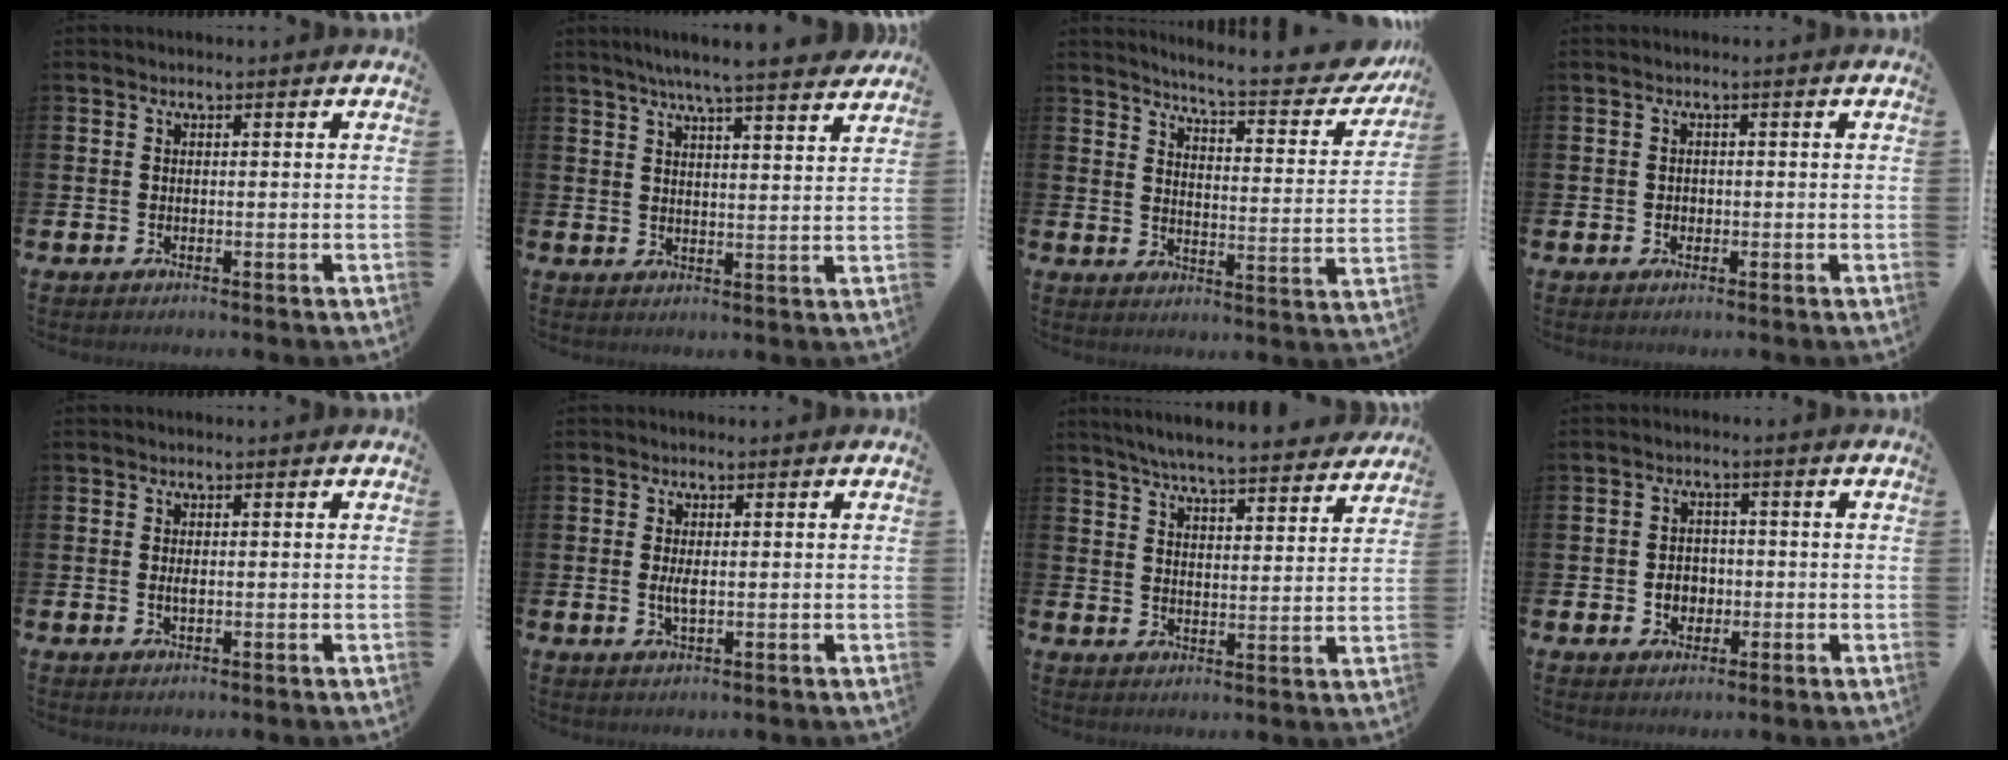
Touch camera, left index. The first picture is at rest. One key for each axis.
{"total": 6.4, "fx": 5.9, "fy": -0.4, "fz": 2.3, "tx": -0.055, "ty": -0.032, "tz": 0.102}
{"total": 6.0, "fx": 5.7, "fy": 0.0, "fz": 2.1, "tx": -0.053, "ty": -0.050, "tz": 0.089}
{"total": 0.9, "fx": 0.0, "fy": 0.8, "fz": 0.2, "tx": -0.005, "ty": 0.009, "tz": -0.003}
{"total": 0.9, "fx": 0.1, "fy": 0.3, "fz": 0.8, "tx": -0.014, "ty": 0.003, "tz": 0.001}
{"total": 2.0, "fx": 0.2, "fy": 0.6, "fz": 1.9, "tx": -0.027, "ty": -0.002, "tz": -0.001}
{"total": 6.2, "fx": 6.0, "fy": 0.2, "fz": 1.6, "tx": -0.051, "ty": -0.045, "tz": 0.104}
{"total": 3.0, "fx": -0.6, "fy": 2.5, "fz": 1.4, "tx": -0.016, "ty": 0.000, "tz": -0.020}